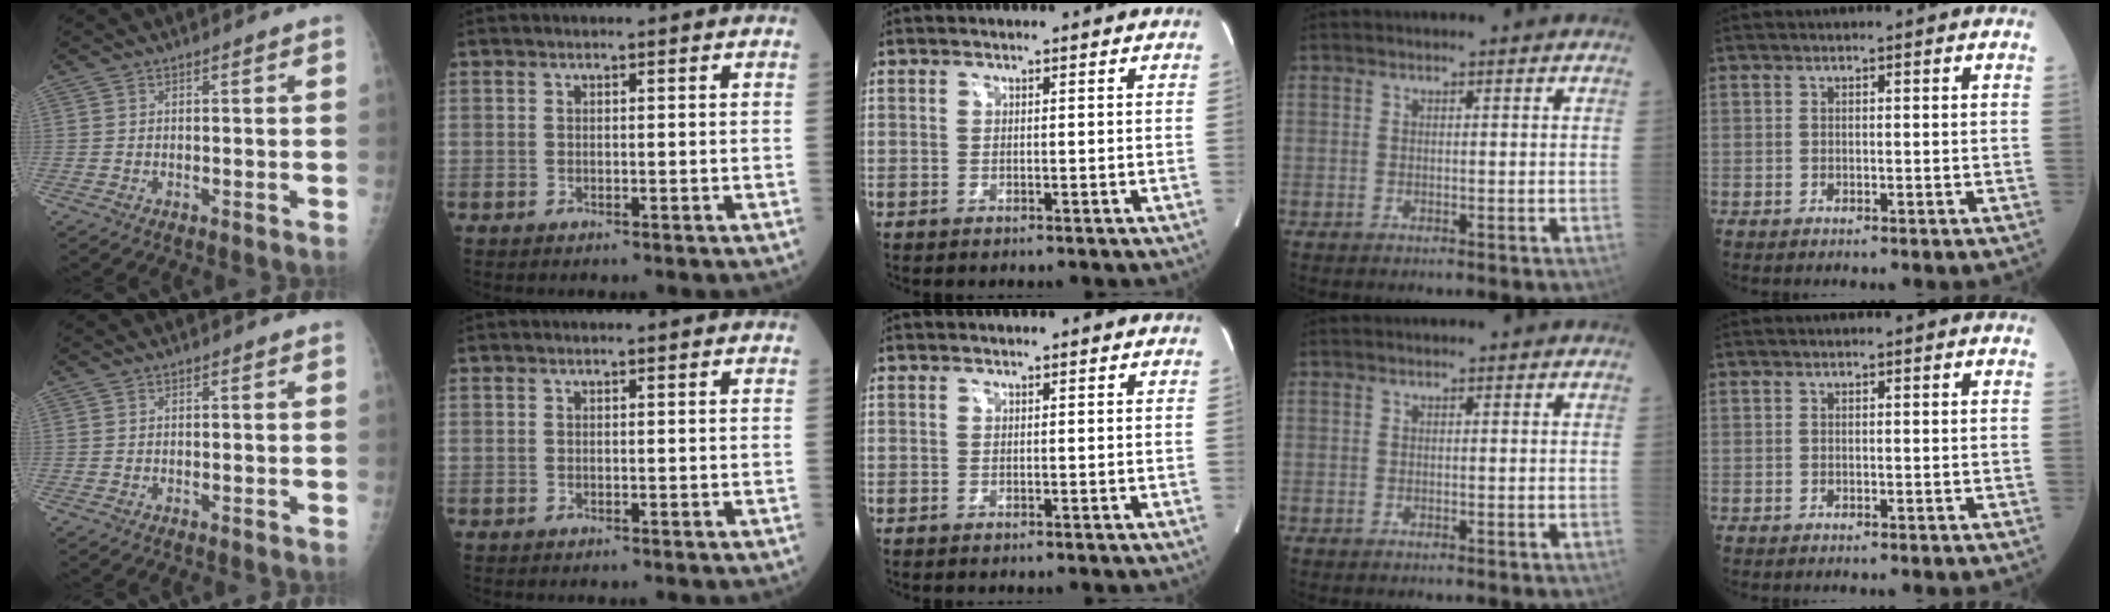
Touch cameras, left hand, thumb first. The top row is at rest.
{}